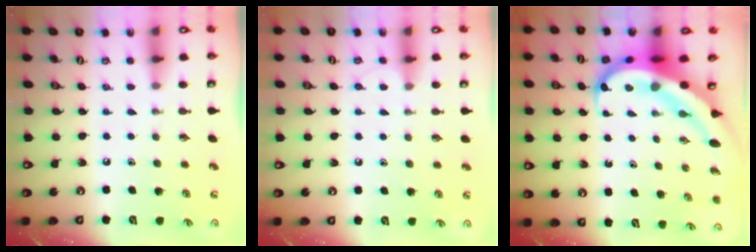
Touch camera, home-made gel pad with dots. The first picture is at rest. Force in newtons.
{"total": 4.6, "press": 4.5, "slide": 0.5}
{"total": 11.5, "press": 11.3, "slide": 2.2}